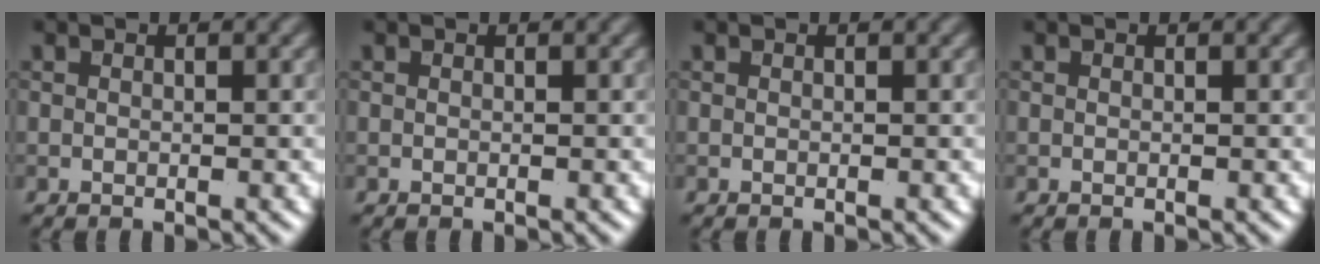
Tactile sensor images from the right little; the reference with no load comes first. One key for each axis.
{"total": 0.0}
{"total": 0.0}
{"total": 0.0}